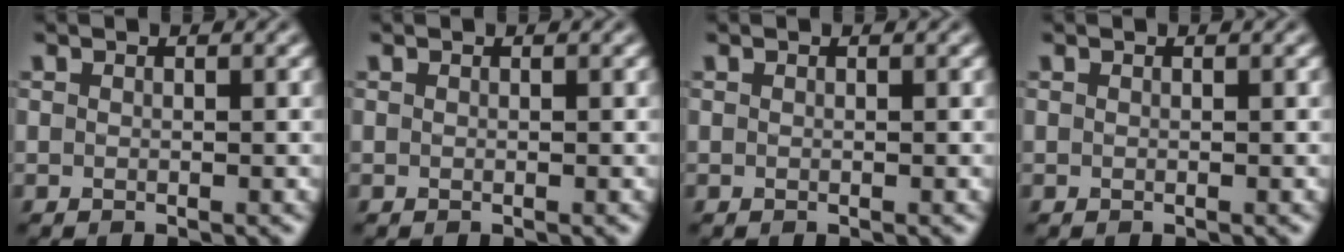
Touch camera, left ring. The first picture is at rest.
{"total": 0.0}
{"total": 0.0}
{"total": 0.0}